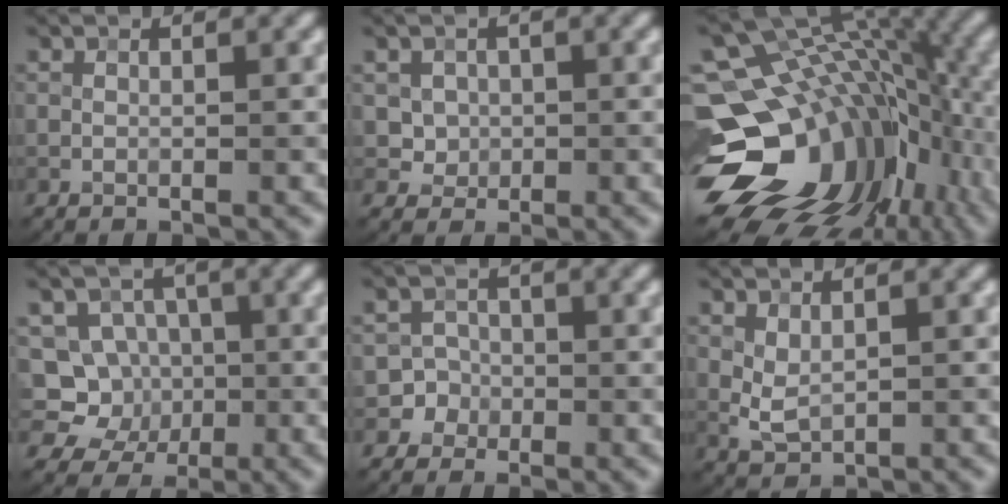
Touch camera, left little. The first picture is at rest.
{"total": 3.0, "force": [0.8, 2.7, 1.0], "torque": [-0.012, 0.000, 0.021]}
{"total": 16.9, "force": [-3.8, 12.1, 11.1], "torque": [-0.188, -0.018, -0.040]}
{"total": 5.6, "force": [-0.5, 5.2, 1.9], "torque": [-0.008, 0.010, -0.035]}
{"total": 3.2, "force": [-1.6, 2.8, -0.3], "torque": [0.046, 0.003, -0.031]}
{"total": 1.8, "force": [0.5, 1.0, 1.3], "torque": [-0.029, -0.003, 0.018]}